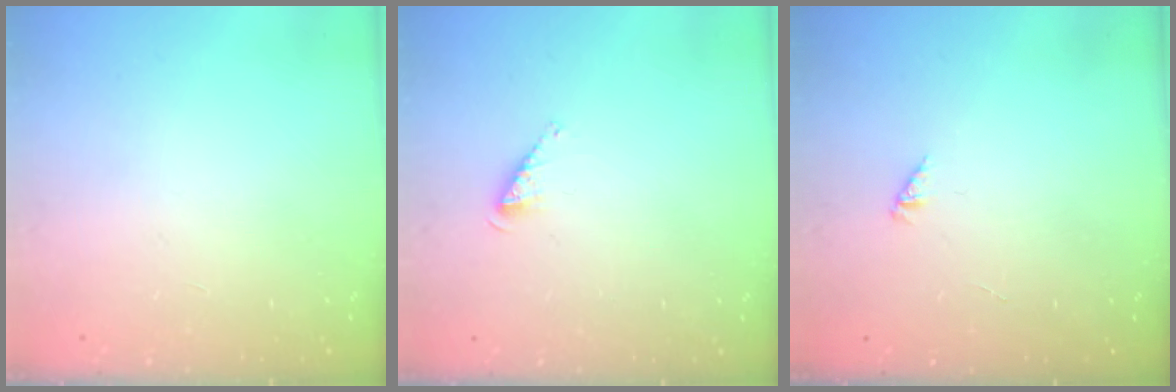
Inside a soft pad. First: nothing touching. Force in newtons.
{"total": 3.0, "press": 3.0, "slide": 0.4}
{"total": 0.0}